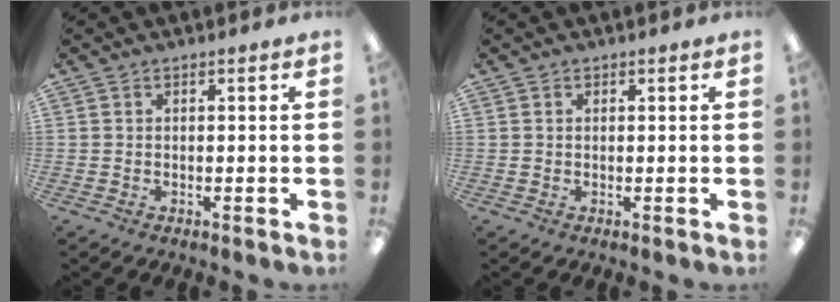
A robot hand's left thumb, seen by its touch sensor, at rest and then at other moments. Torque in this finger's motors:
{"motor_torque": [0.25, 0.25, 0.31, -0.25, 0.00]}